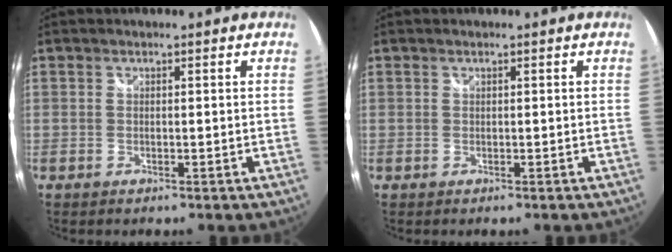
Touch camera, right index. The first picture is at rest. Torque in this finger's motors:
{"motor_torque": [-0.09, 0.13, -0.13, -0.06]}